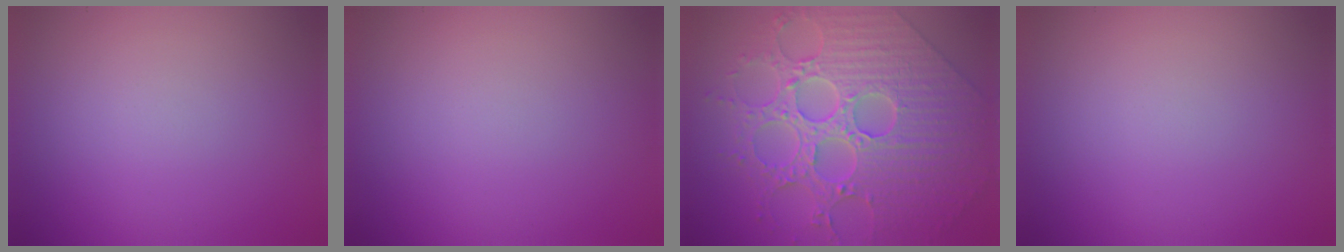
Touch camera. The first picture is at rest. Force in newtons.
{"total": 0.0}
{"total": 9.4, "press": 7.0, "slide": 6.2}
{"total": 0.0}